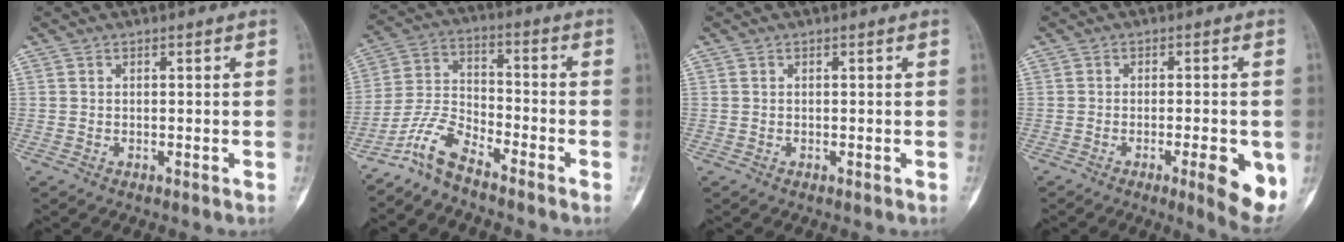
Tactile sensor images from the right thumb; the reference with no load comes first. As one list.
[{"total": 7.9, "force": [-6.6, 2.1, 3.8], "torque": [-0.088, 0.054, -0.141]}, {"total": 0.0}, {"total": 8.2, "force": [-2.6, 1.9, 7.5], "torque": [-0.092, -0.011, -0.031]}]